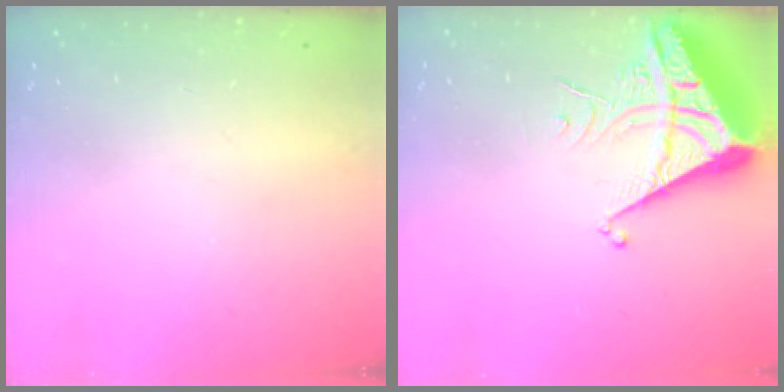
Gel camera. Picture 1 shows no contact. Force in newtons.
{"total": 6.6, "press": 6.6, "slide": 0.6}